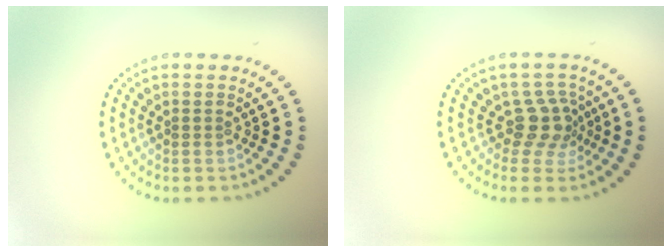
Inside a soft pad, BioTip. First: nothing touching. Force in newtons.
{"total": 2.8, "press": 2.1, "slide": 1.8}